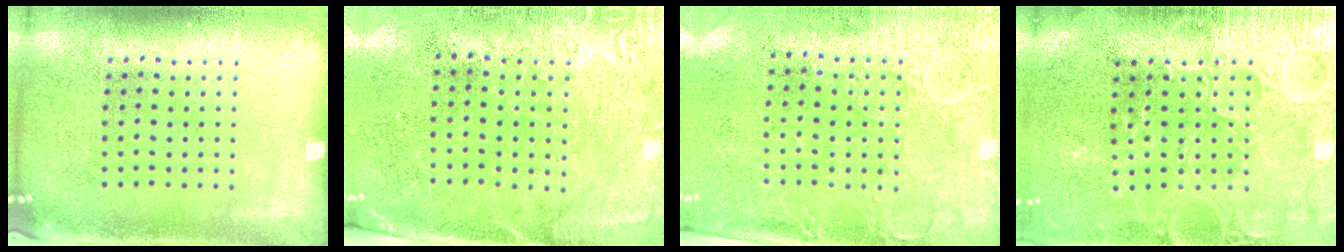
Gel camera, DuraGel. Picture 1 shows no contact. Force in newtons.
{"total": 2.8, "press": 2.4, "slide": 1.5}
{"total": 3.0, "press": 2.3, "slide": 1.9}
{"total": 3.7, "press": 3.6, "slide": 0.7}